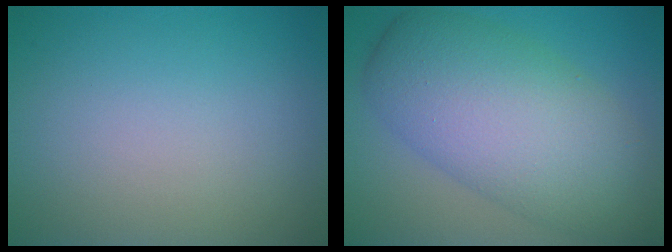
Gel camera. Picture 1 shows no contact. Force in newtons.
{"total": 10.1, "press": 10.1, "slide": 0.3}